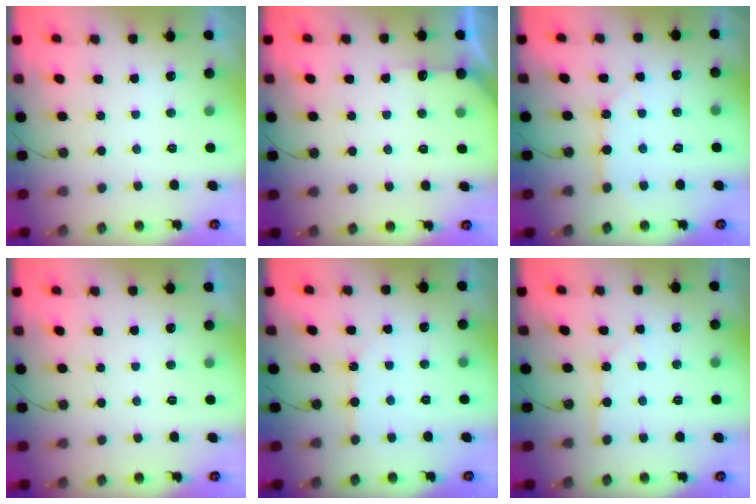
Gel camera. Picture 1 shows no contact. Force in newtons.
{"total": 4.2, "press": 4.2, "slide": 0.5}
{"total": 5.9, "press": 5.9, "slide": 0.5}
{"total": 0.0}
{"total": 3.8, "press": 3.8, "slide": 0.6}
{"total": 2.2, "press": 2.2, "slide": 0.4}